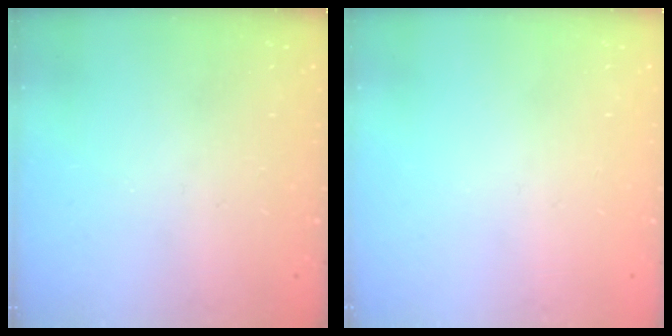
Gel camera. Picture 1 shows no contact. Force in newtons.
{"total": 0.0}